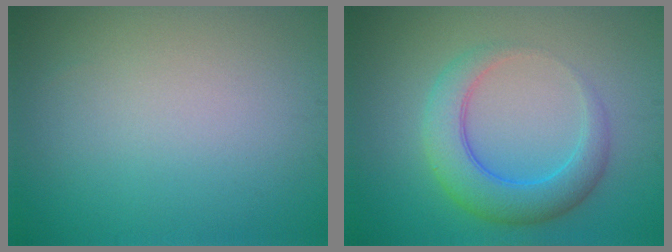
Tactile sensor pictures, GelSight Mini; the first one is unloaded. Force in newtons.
{"total": 5.1, "press": 5.1, "slide": 0.2}